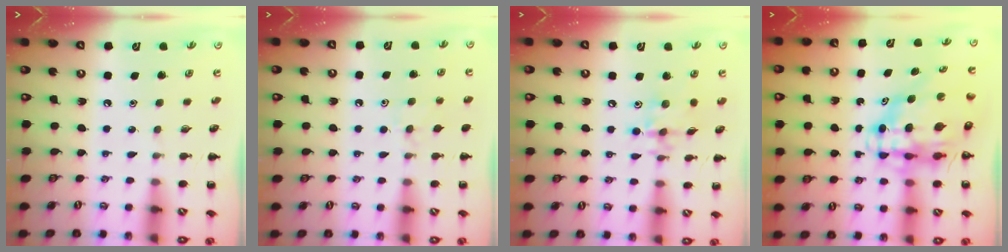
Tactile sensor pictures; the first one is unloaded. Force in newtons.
{"total": 5.7, "press": 5.4, "slide": 1.9}
{"total": 8.7, "press": 8.7, "slide": 0.8}
{"total": 10.8, "press": 10.3, "slide": 3.0}